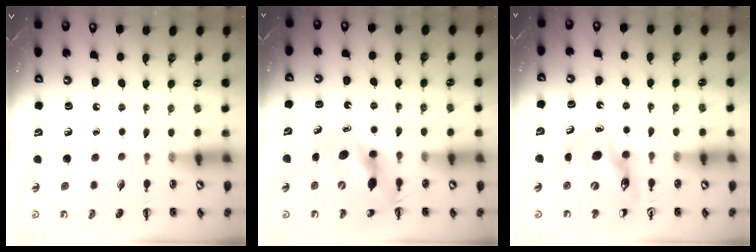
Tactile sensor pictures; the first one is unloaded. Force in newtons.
{"total": 11.1, "press": 10.7, "slide": 2.9}
{"total": 12.8, "press": 12.1, "slide": 4.2}